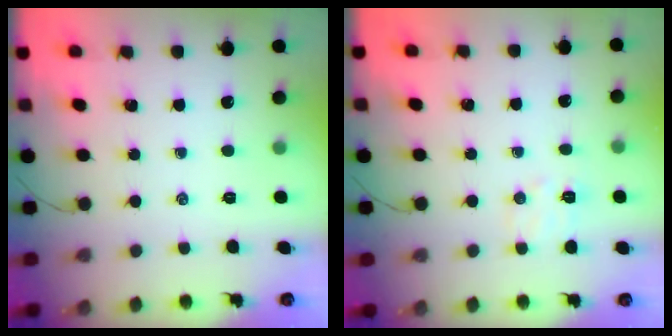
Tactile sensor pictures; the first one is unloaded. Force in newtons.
{"total": 6.7, "press": 6.6, "slide": 1.3}